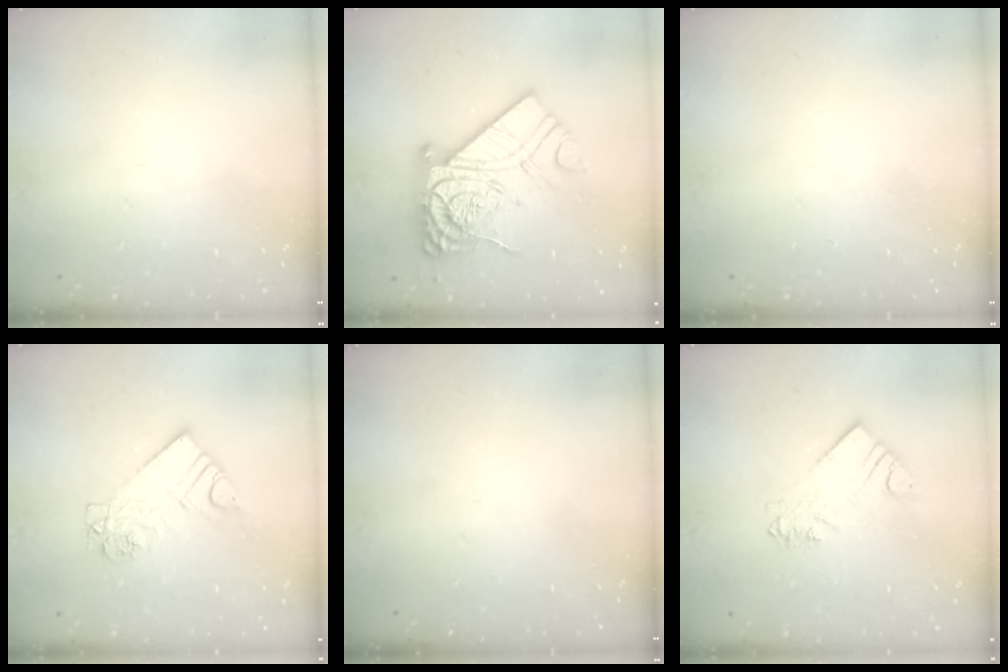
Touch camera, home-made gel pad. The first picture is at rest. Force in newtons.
{"total": 18.8, "press": 18.7, "slide": 1.5}
{"total": 0.0}
{"total": 9.9, "press": 9.9, "slide": 0.7}
{"total": 0.0}
{"total": 4.0, "press": 4.0, "slide": 0.2}